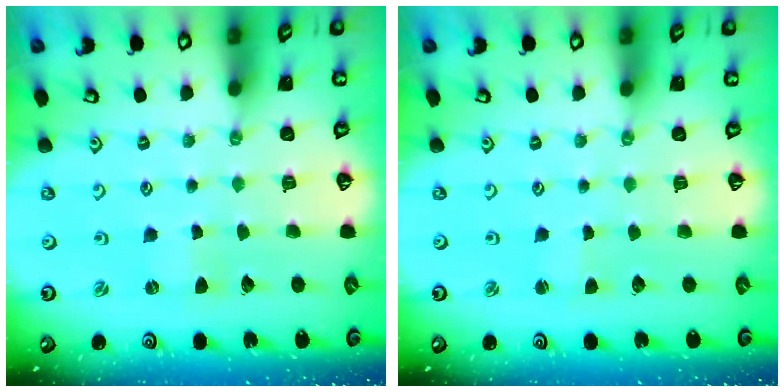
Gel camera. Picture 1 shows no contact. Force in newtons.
{"total": 1.6, "press": 1.6, "slide": 0.3}